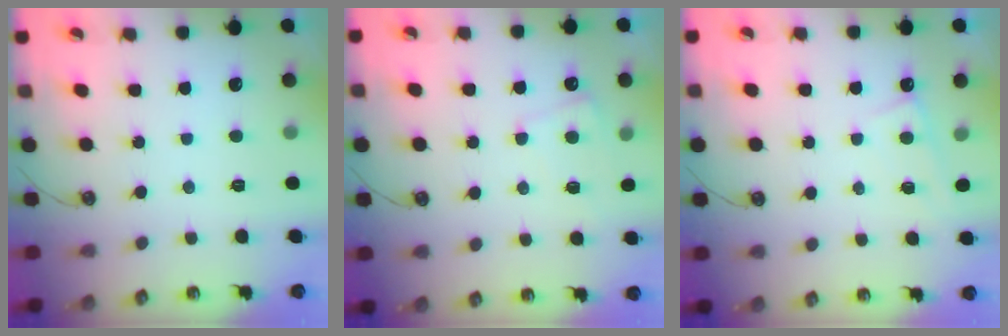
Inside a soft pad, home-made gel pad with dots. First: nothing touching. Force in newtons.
{"total": 4.0, "press": 4.0, "slide": 0.5}
{"total": 2.2, "press": 2.2, "slide": 0.2}